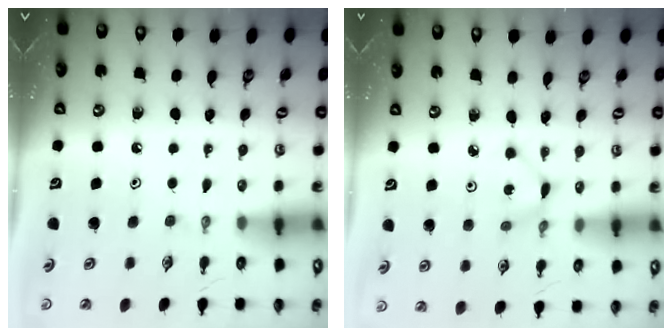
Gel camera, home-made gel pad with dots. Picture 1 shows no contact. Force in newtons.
{"total": 1.6, "press": 1.5, "slide": 0.2}